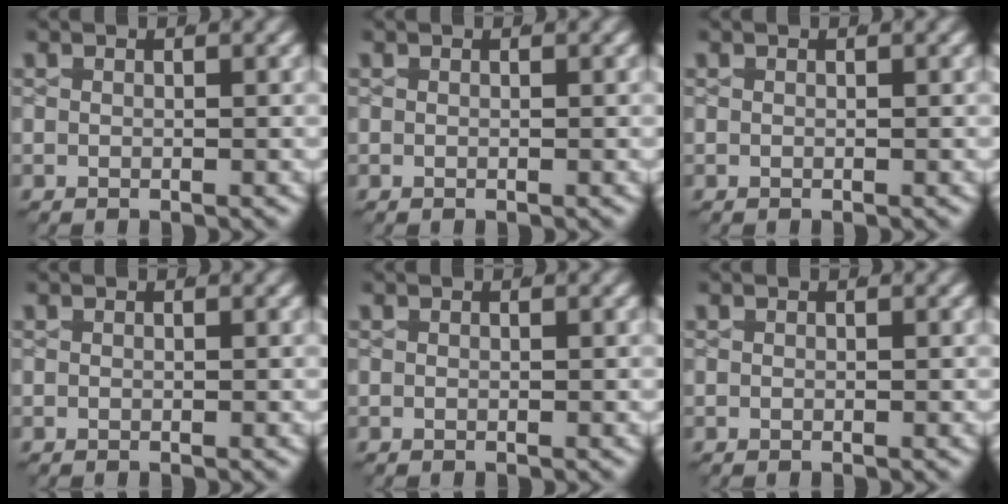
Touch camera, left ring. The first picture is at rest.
{"total": 0.0}
{"total": 0.0}
{"total": 0.0}
{"total": 0.0}
{"total": 0.0}